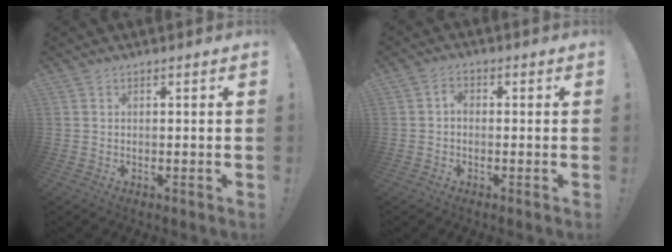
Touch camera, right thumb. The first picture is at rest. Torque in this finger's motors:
{"motor_torque": [0.23, -0.17, -0.14, 0.29, 0.12]}